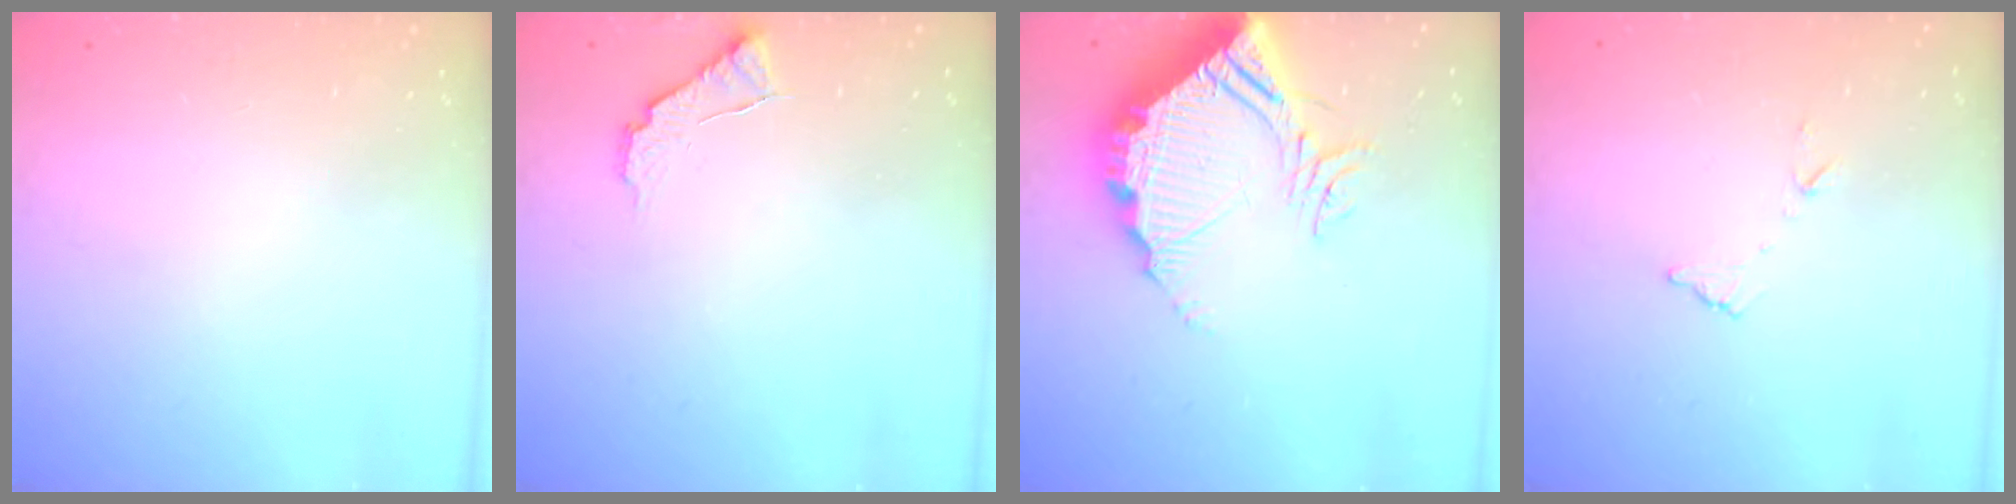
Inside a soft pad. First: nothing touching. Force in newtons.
{"total": 6.5, "press": 6.5, "slide": 0.3}
{"total": 15.8, "press": 15.7, "slide": 1.4}
{"total": 6.9, "press": 6.9, "slide": 0.4}